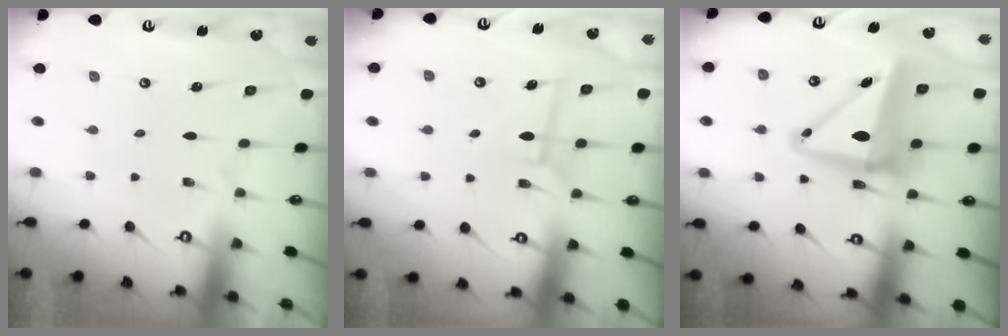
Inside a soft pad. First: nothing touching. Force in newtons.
{"total": 6.6, "press": 6.5, "slide": 1.0}
{"total": 10.6, "press": 10.4, "slide": 2.2}